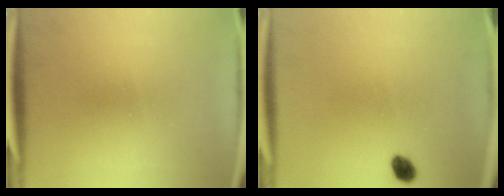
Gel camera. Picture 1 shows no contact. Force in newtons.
{"total": 2.2}